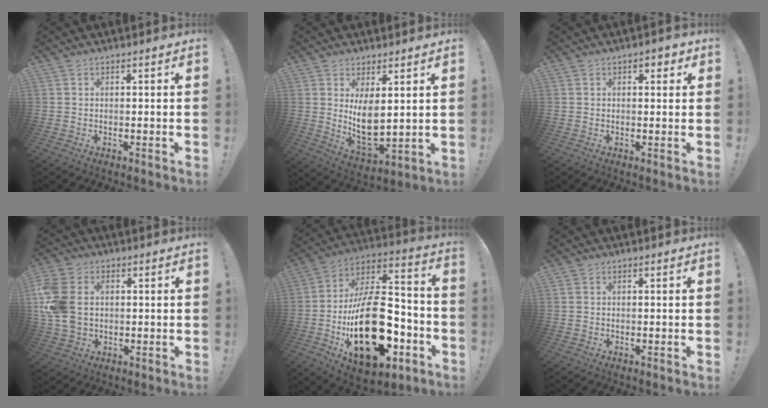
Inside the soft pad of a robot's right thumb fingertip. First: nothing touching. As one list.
[{"total": 10.2, "force": [3.3, 5.4, 8.0], "torque": [-0.148, -0.036, 0.064]}, {"total": 2.1, "force": [0.5, 1.5, 1.4], "torque": [-0.005, -0.003, 0.003]}, {"total": 13.0, "force": [1.4, 9.6, 8.7], "torque": [-0.184, -0.003, 0.028]}, {"total": 30.3, "force": [-8.3, 16.4, 24.0], "torque": [-0.445, 0.056, -0.123]}, {"total": 0.5, "force": [0.2, 0.4, 0.3], "torque": [-0.006, 0.003, 0.003]}]